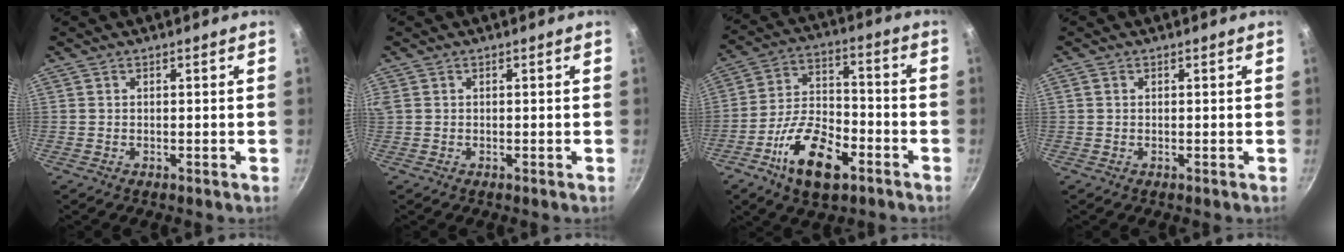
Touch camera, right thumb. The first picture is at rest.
{"total": 1.4, "force": [0.6, 1.0, 0.8], "torque": [-0.016, 0.004, 0.013]}
{"total": 15.1, "force": [-7.5, 7.5, 10.8], "torque": [-0.180, 0.042, -0.141]}
{"total": 0.7, "force": [0.2, 0.6, 0.3], "torque": [-0.006, 0.003, 0.002]}